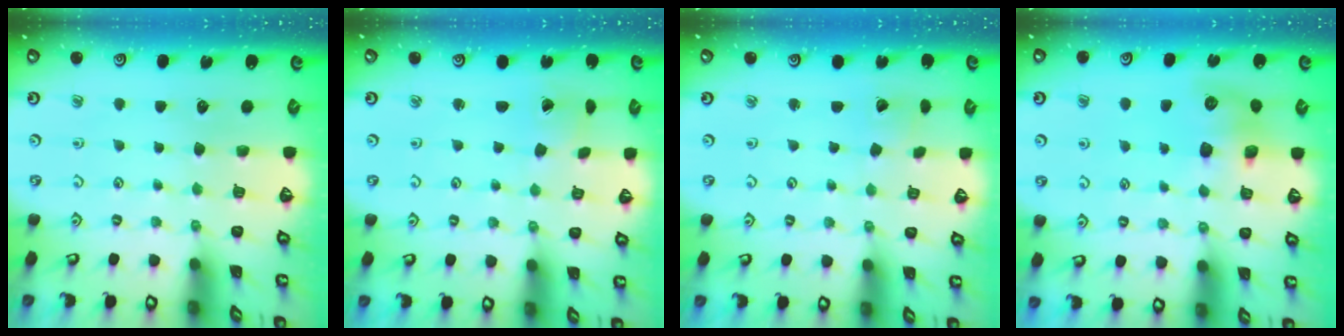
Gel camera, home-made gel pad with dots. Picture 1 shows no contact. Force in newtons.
{"total": 1.6, "press": 1.5, "slide": 0.1}
{"total": 2.6, "press": 2.6, "slide": 0.4}
{"total": 8.0, "press": 7.9, "slide": 1.2}